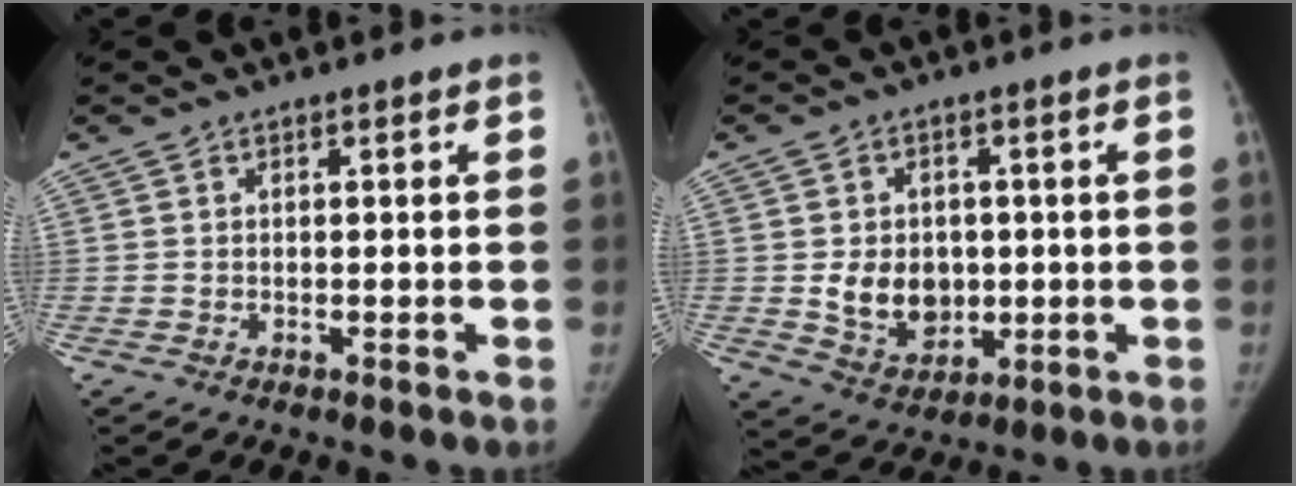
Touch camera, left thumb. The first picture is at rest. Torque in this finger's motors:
{"motor_torque": [0.01, 0.03, 0.09, 0.10, 0.01]}